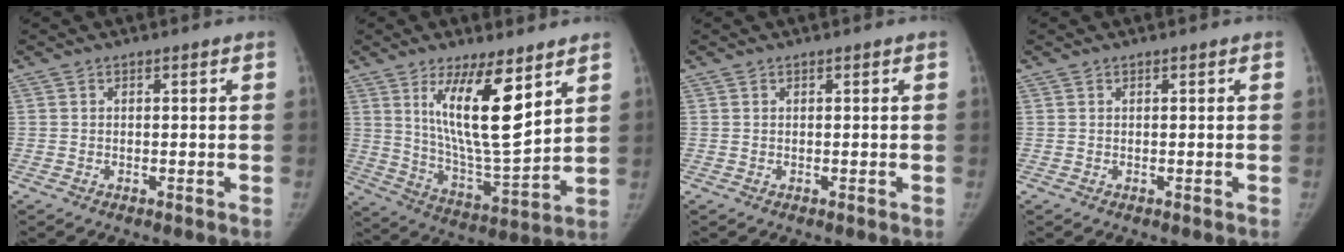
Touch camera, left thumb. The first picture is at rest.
{"total": 16.4, "force": [7.7, 4.5, 13.7], "torque": [-0.221, -0.057, 0.148]}
{"total": 0.0}
{"total": 0.0}